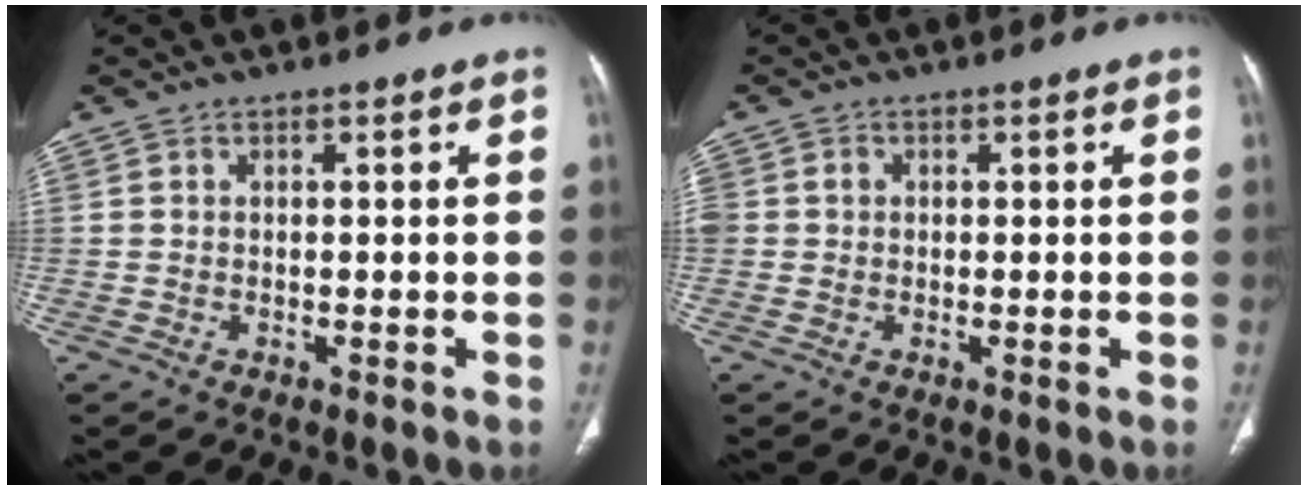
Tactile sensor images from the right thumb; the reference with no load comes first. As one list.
[{"total": 2.5, "force": [0.3, 2.2, 1.0], "torque": [-0.019, 0.010, 0.010]}]